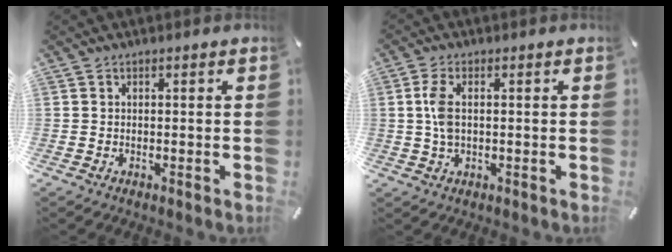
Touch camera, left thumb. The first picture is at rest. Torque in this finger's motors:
{"motor_torque": [0.64, 1.44, 0.67, -0.26, 0.38]}